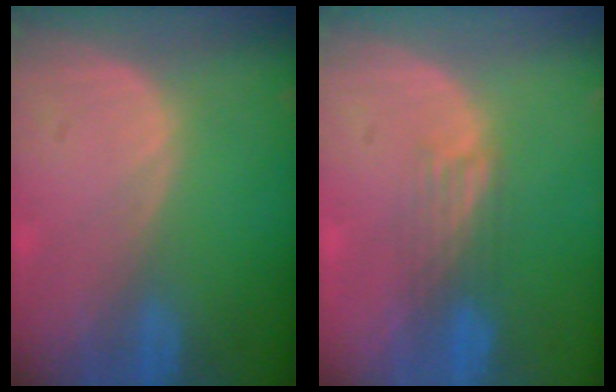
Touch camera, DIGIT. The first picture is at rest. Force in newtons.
{"total": 3.9, "press": 3.2, "slide": 2.2}